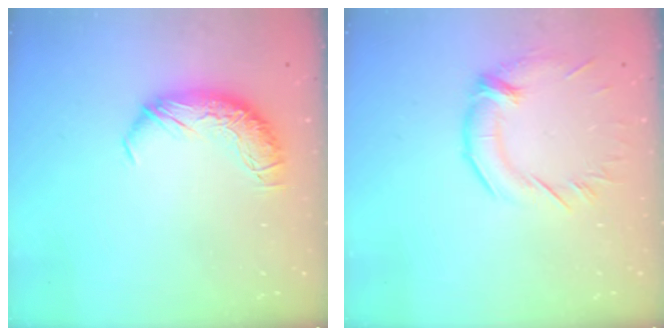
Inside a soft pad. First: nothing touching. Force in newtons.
{"total": 1.5, "press": 0.3, "slide": 1.5}